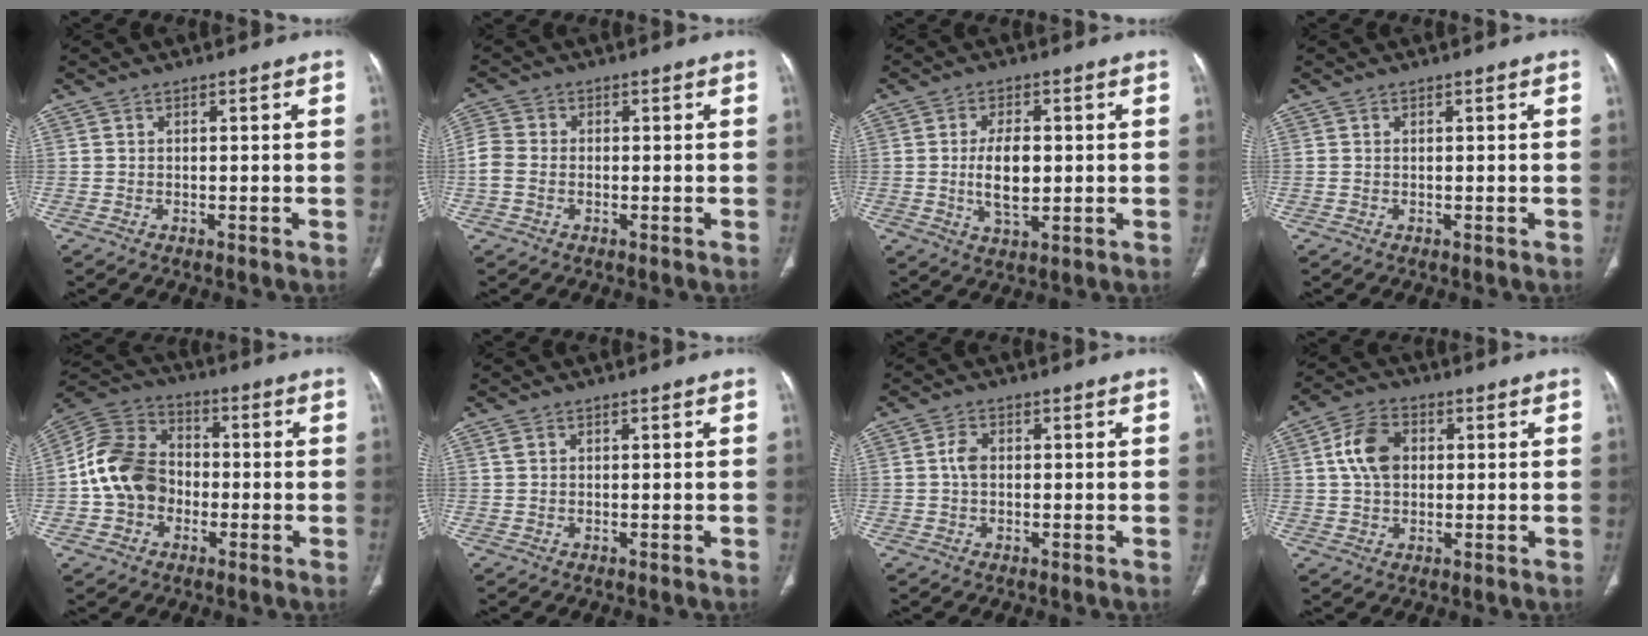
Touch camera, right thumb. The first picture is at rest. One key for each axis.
{"total": 4.6, "fx": -0.7, "fy": 3.5, "fz": 2.9, "tx": -0.074, "ty": 0.011, "tz": -0.019}
{"total": 7.6, "fx": 0.0, "fy": 3.7, "fz": 6.6, "tx": -0.116, "ty": -0.007, "tz": 0.002}
{"total": 0.0}
{"total": 13.3, "fx": -2.1, "fy": 10.7, "fz": 7.6, "tx": -0.129, "ty": 0.036, "tz": -0.049}
{"total": 0.7, "fx": 0.3, "fy": 0.4, "fz": 0.3, "tx": -0.008, "ty": 0.005, "tz": 0.007}
{"total": 2.5, "fx": 0.1, "fy": 1.7, "fz": 1.9, "tx": -0.037, "ty": 0.004, "tz": -0.003}
{"total": 8.2, "fx": 1.3, "fy": 5.8, "fz": 5.6, "tx": -0.095, "ty": 0.010, "tz": 0.020}